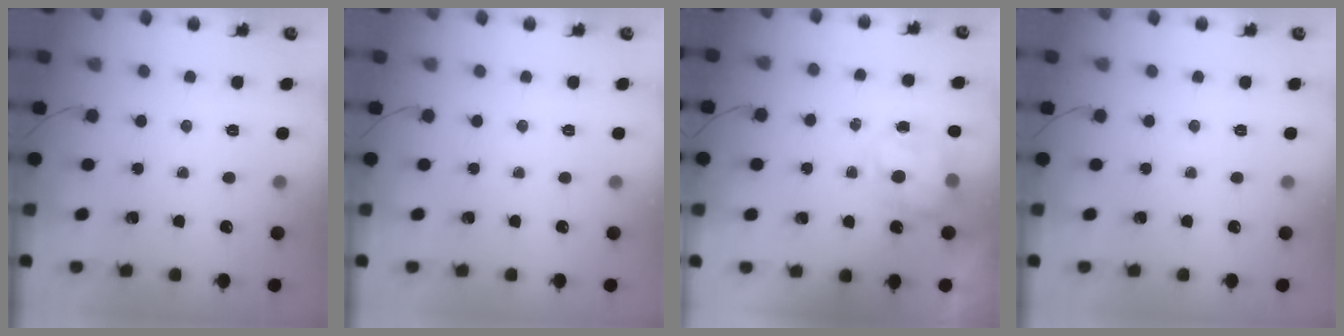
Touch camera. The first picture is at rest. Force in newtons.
{"total": 0.0}
{"total": 8.3, "press": 8.2, "slide": 1.1}
{"total": 0.0}